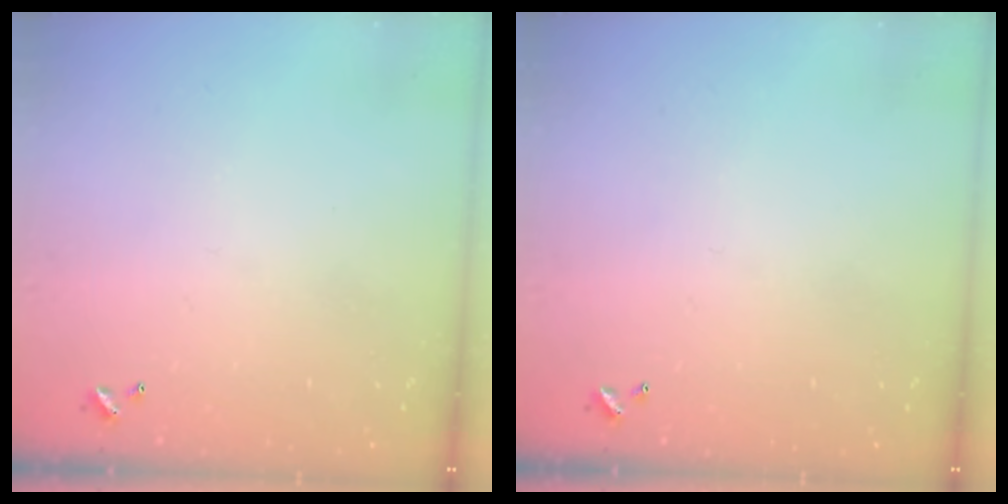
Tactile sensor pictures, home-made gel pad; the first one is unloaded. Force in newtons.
{"total": 0.0}